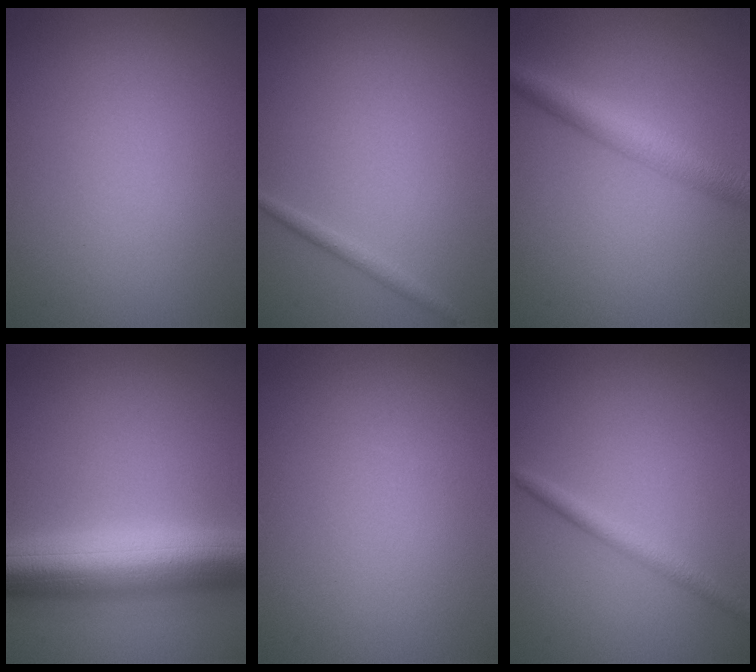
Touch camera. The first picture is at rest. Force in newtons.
{"total": 1.1, "press": 1.0, "slide": 0.1}
{"total": 4.5, "press": 4.5, "slide": 0.1}
{"total": 10.5, "press": 10.5, "slide": 0.2}
{"total": 0.0}
{"total": 1.8, "press": 1.8, "slide": 0.1}